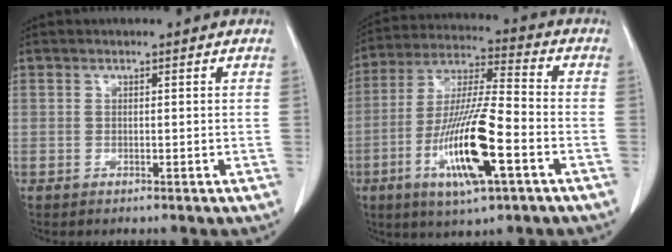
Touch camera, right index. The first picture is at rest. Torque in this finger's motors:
{"motor_torque": [2.14, 0.00, 1.05, 0.21]}